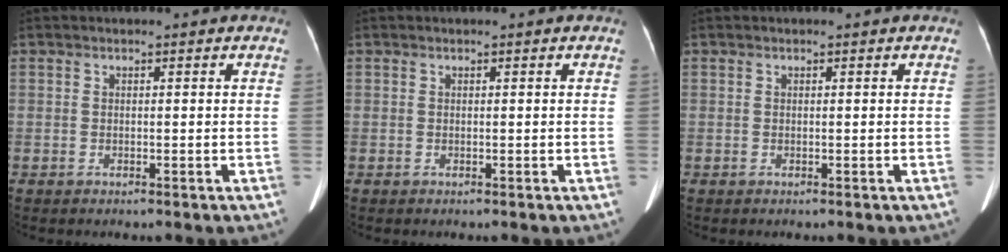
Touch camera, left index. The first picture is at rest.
{"total": 0.0}
{"total": 0.0}